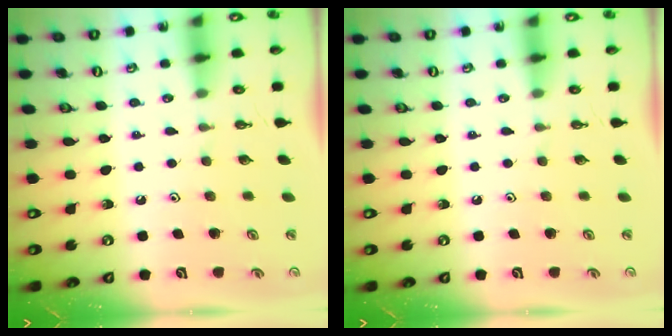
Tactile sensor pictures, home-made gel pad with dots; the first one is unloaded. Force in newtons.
{"total": 0.0}